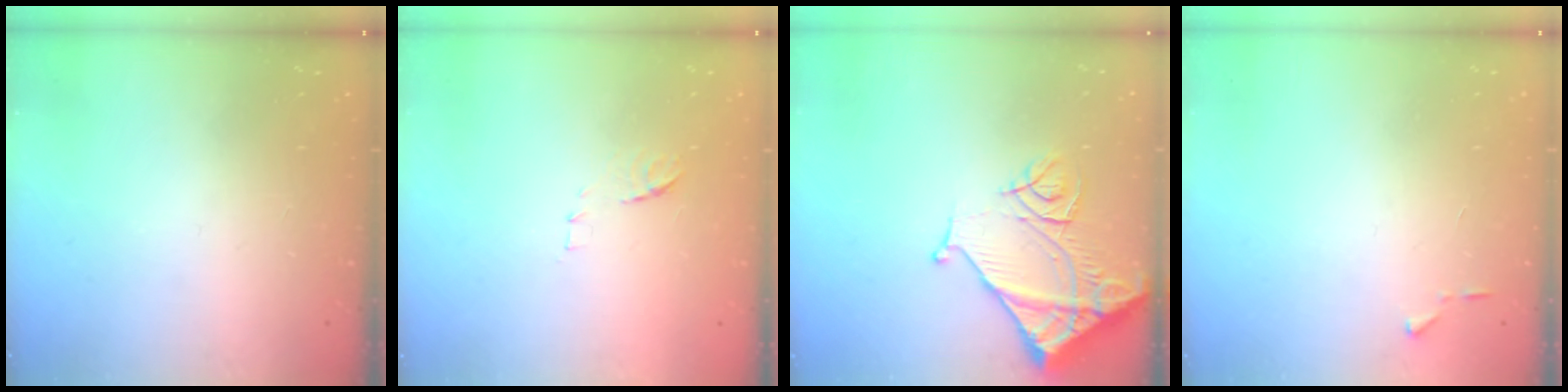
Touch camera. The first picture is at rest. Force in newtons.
{"total": 6.8, "press": 6.8, "slide": 0.5}
{"total": 12.4, "press": 12.3, "slide": 1.6}
{"total": 3.6, "press": 3.6, "slide": 0.5}